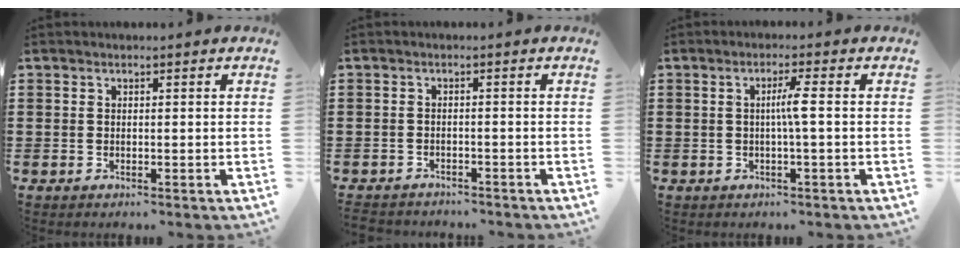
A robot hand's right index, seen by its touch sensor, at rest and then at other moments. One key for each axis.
{"total": 1.7, "fx": -1.7, "fy": 0.2, "fz": -0.2, "tx": -0.002, "ty": 0.001, "tz": -0.039}
{"total": 3.2, "fx": -0.1, "fy": -0.3, "fz": 3.2, "tx": -0.059, "ty": -0.004, "tz": -0.008}